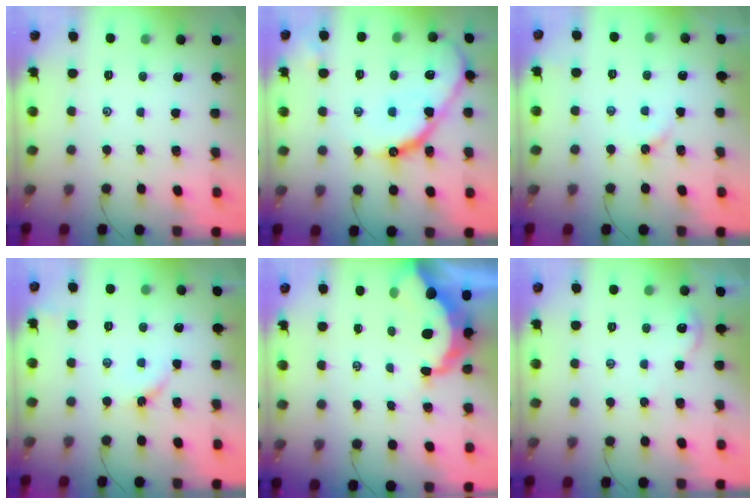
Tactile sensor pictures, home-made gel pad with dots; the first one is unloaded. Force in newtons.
{"total": 17.3, "press": 17.3, "slide": 0.9}
{"total": 2.7, "press": 2.6, "slide": 0.5}
{"total": 4.8, "press": 4.7, "slide": 0.6}
{"total": 8.3, "press": 8.2, "slide": 1.0}
{"total": 2.2, "press": 2.2, "slide": 0.4}